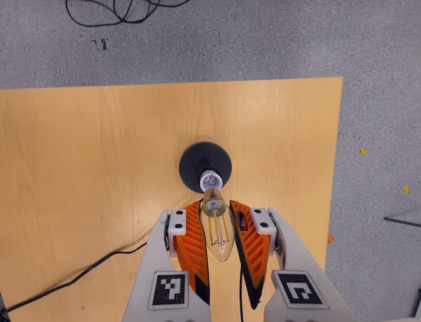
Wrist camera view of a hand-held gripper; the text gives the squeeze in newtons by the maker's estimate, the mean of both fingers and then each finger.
{"total": 21.0, "left": 23.4, "right": 18.7}